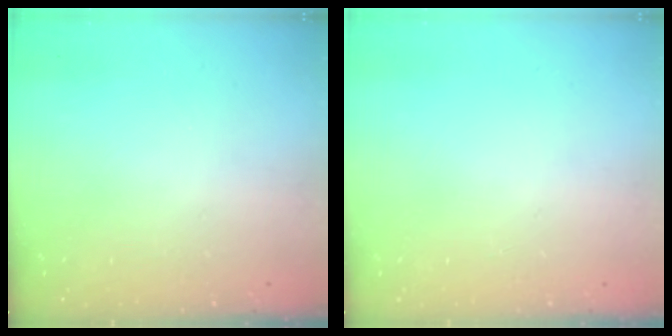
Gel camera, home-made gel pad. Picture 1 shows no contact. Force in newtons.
{"total": 0.0}